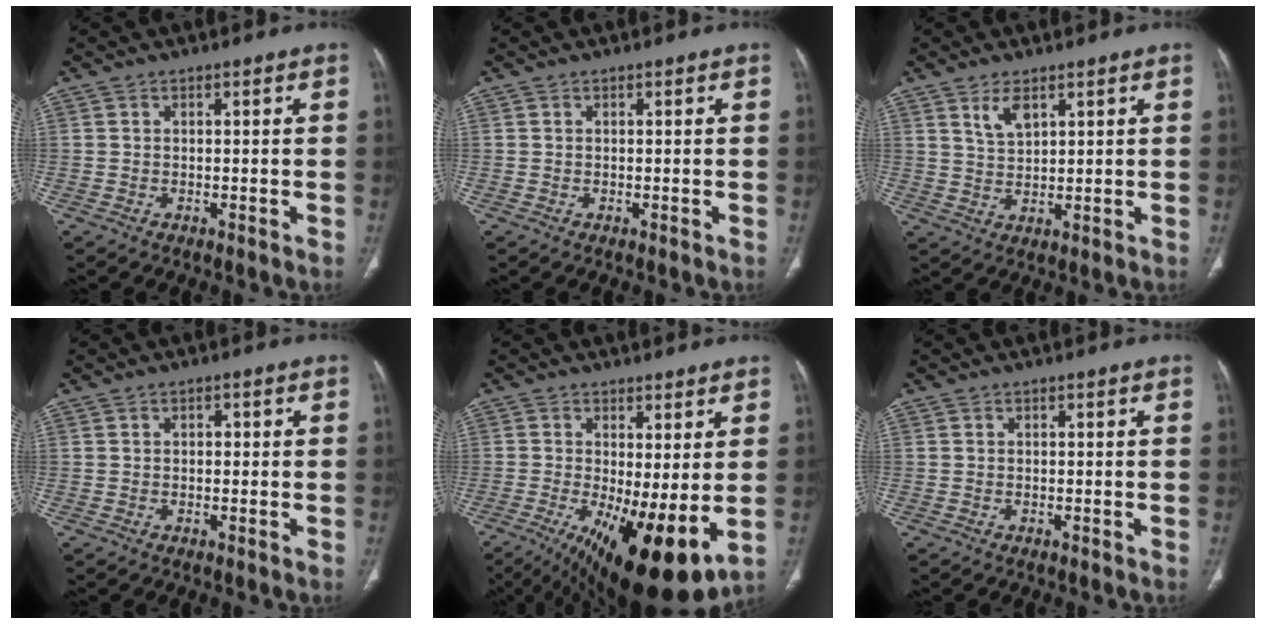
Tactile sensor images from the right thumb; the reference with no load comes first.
{"total": 0.0}
{"total": 4.4, "force": [2.6, 2.0, 2.9], "torque": [-0.050, -0.016, 0.055]}
{"total": 1.3, "force": [0.4, 0.8, 0.9], "torque": [-0.013, 0.003, 0.006]}
{"total": 15.0, "force": [-2.5, 4.9, 14.0], "torque": [-0.228, -0.026, -0.019]}
{"total": 0.0}